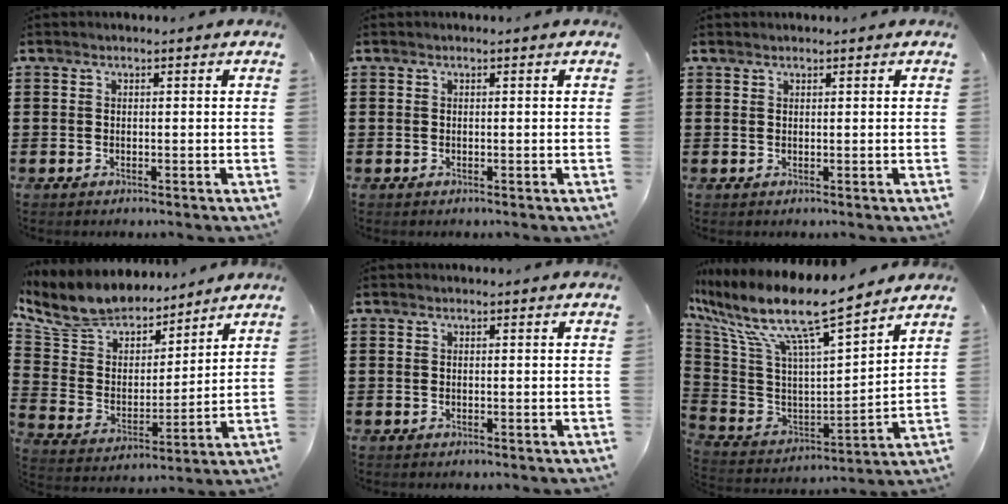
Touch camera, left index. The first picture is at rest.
{"total": 0.0}
{"total": 0.6, "force": [0.5, 0.2, 0.0], "torque": [-0.002, 0.000, 0.012]}
{"total": 8.5, "force": [8.0, 2.9, 1.1], "torque": [-0.071, -0.056, 0.144]}
{"total": 0.0}
{"total": 12.4, "force": [9.2, 1.6, 8.2], "torque": [-0.196, -0.067, 0.152]}